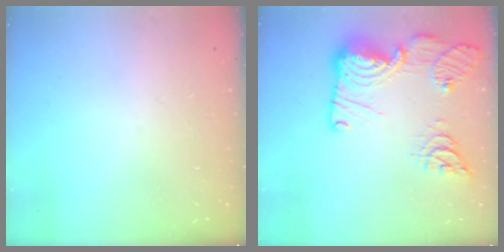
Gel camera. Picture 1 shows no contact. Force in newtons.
{"total": 22.8, "press": 22.7, "slide": 2.3}